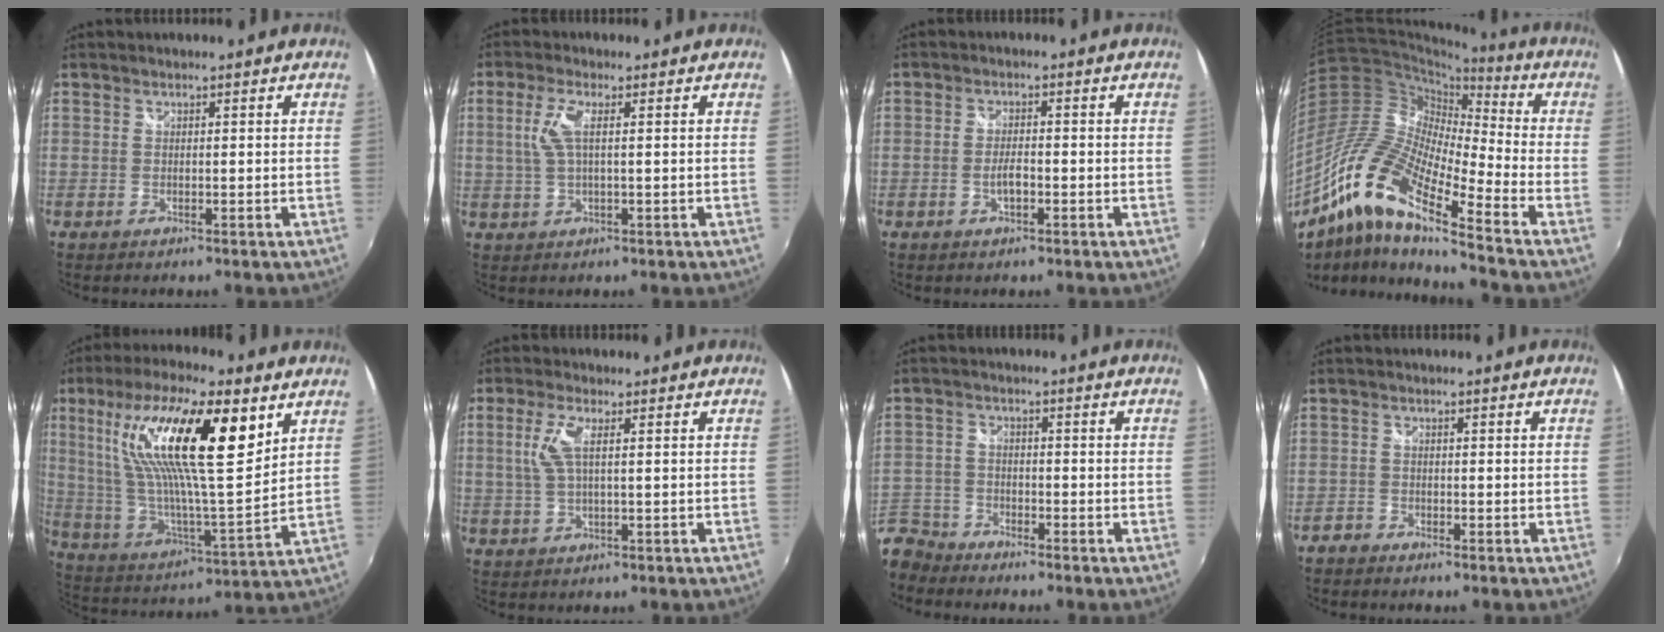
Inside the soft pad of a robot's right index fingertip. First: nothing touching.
{"total": 4.7, "force": [0.8, 1.0, 4.5], "torque": [-0.096, 0.003, 0.019]}
{"total": 2.7, "force": [-1.0, 1.0, 2.3], "torque": [-0.045, -0.001, -0.019]}
{"total": 17.5, "force": [-11.0, 3.4, 13.2], "torque": [-0.240, -0.002, -0.238]}
{"total": 25.0, "force": [11.2, 6.4, 21.4], "torque": [-0.386, 0.020, 0.200]}
{"total": 4.9, "force": [1.0, 1.2, 4.7], "torque": [-0.102, 0.004, 0.023]}
{"total": 8.5, "force": [-7.2, 4.4, 1.2], "torque": [-0.050, 0.011, -0.151]}
{"total": 1.9, "force": [-1.7, 0.8, 0.1], "torque": [-0.007, -0.001, -0.037]}